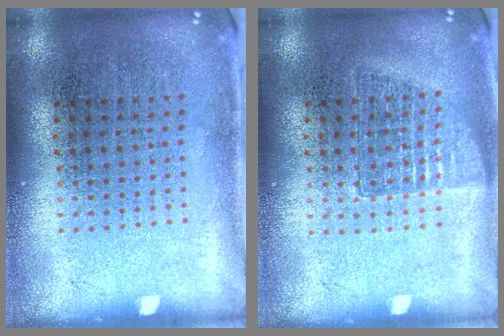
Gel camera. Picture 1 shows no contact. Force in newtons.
{"total": 1.1, "press": 1.0, "slide": 0.6}